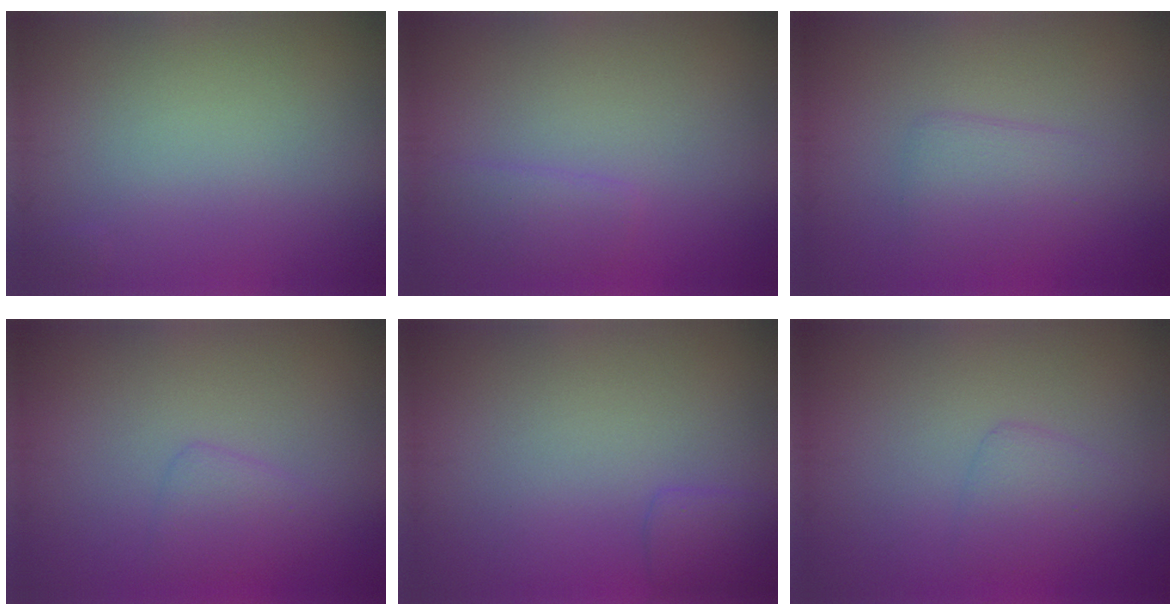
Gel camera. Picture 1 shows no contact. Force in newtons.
{"total": 1.6, "press": 1.6, "slide": 0.0}
{"total": 2.3, "press": 2.3, "slide": 0.1}
{"total": 1.8, "press": 1.8, "slide": 0.1}
{"total": 1.7, "press": 1.7, "slide": 0.1}
{"total": 1.9, "press": 1.9, "slide": 0.2}